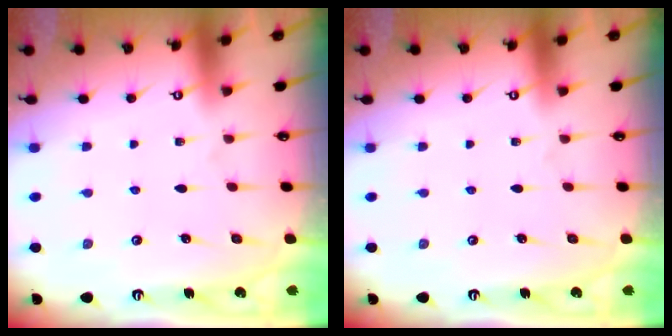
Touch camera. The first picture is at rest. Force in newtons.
{"total": 0.0}